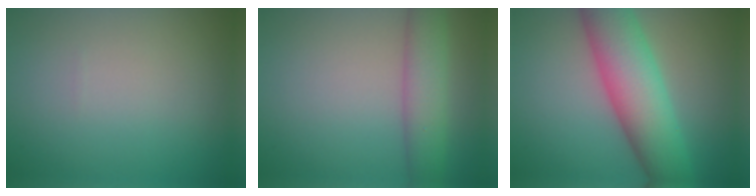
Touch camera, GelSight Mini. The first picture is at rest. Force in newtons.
{"total": 4.6, "press": 4.6, "slide": 0.1}
{"total": 9.6, "press": 9.6, "slide": 0.3}